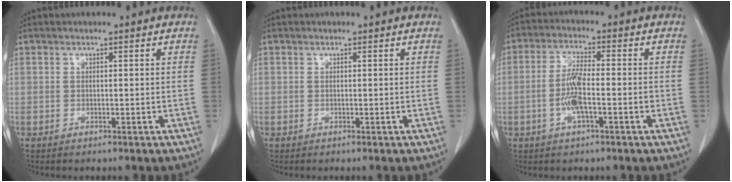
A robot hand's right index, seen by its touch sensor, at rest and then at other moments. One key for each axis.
{"total": 0.0}
{"total": 5.9, "fx": -1.6, "fy": 1.2, "fz": 5.6, "tx": -0.117, "ty": 0.004, "tz": -0.033}